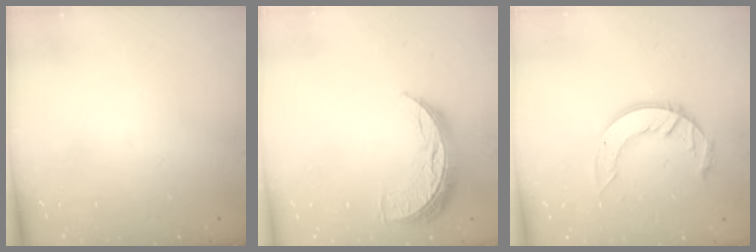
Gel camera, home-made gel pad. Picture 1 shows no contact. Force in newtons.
{"total": 10.9, "press": 10.9, "slide": 0.4}
{"total": 11.1, "press": 11.1, "slide": 1.0}